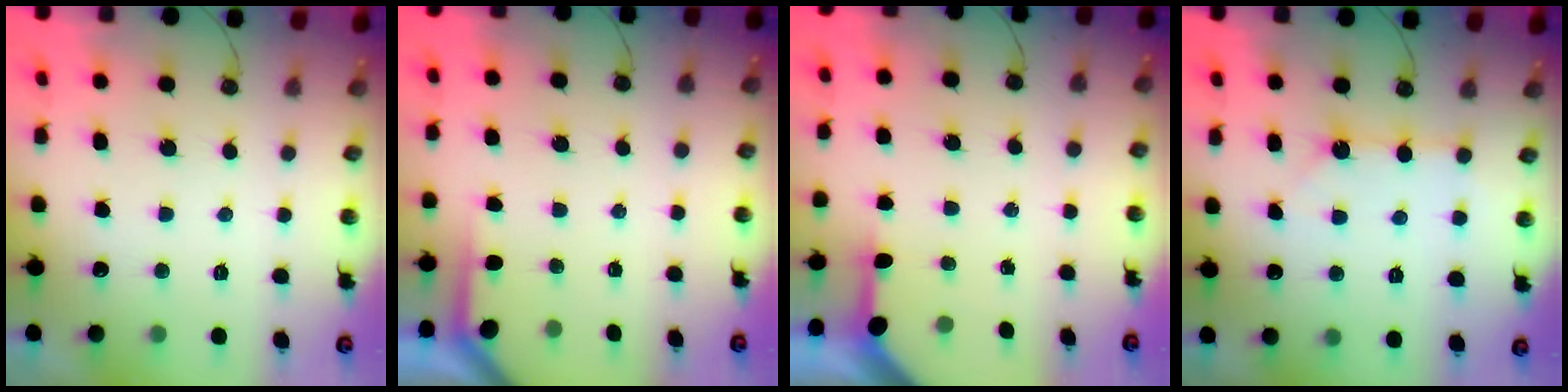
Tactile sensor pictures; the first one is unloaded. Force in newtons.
{"total": 1.8, "press": 1.8, "slide": 0.3}
{"total": 3.1, "press": 3.1, "slide": 0.2}
{"total": 2.5, "press": 2.5, "slide": 0.3}